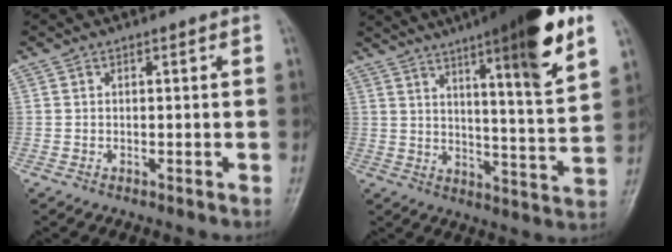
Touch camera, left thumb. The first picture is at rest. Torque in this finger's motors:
{"motor_torque": [2.29, 1.58, 1.73, -1.04, 0.47]}